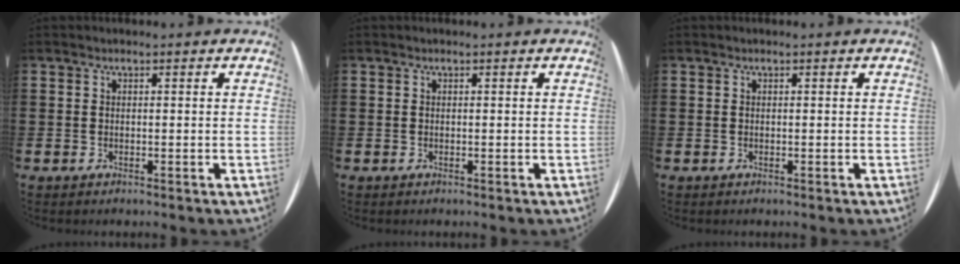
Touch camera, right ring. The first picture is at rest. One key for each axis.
{"total": 0.0}
{"total": 0.0}